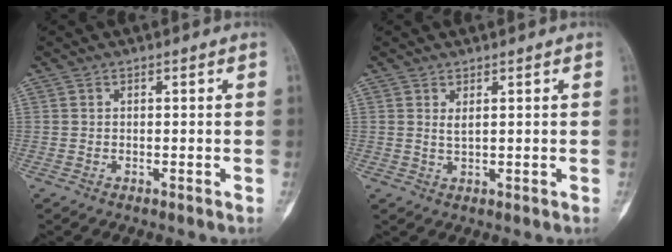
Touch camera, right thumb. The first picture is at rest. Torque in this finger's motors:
{"motor_torque": [-0.27, 0.21, -0.09, 0.15, 0.08]}